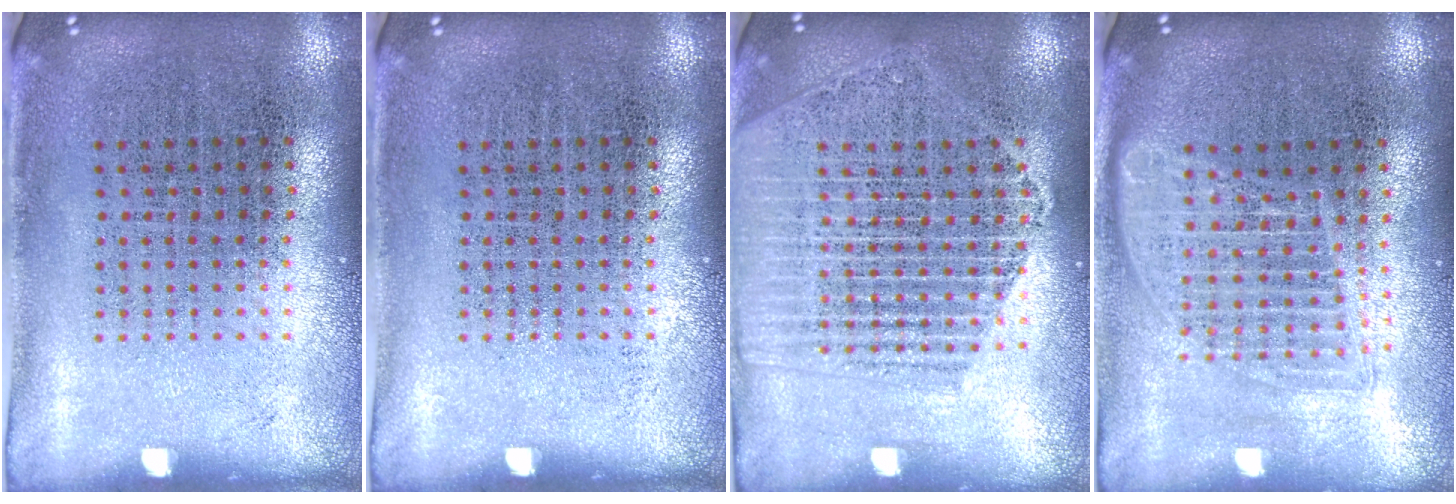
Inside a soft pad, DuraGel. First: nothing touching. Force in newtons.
{"total": 0.0}
{"total": 1.9, "press": 1.8, "slide": 0.7}
{"total": 1.6, "press": 1.4, "slide": 0.8}